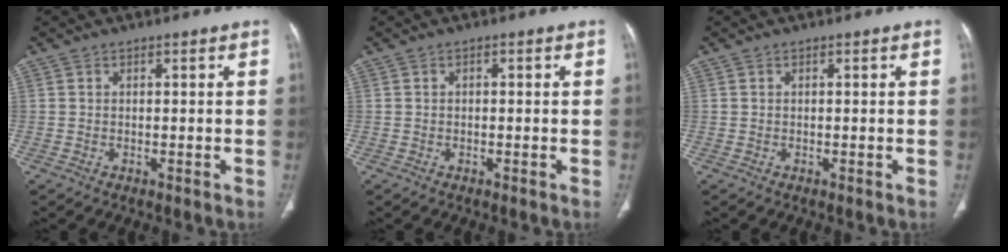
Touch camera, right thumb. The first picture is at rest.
{"total": 0.5, "force": [0.0, 0.3, 0.4], "torque": [-0.006, 0.001, -0.001]}
{"total": 0.0}